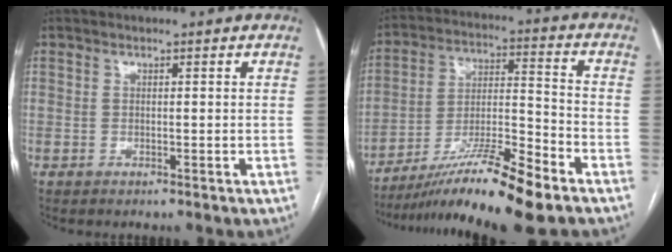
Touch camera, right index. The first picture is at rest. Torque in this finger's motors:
{"motor_torque": [0.69, -0.57, 0.69, 0.10]}